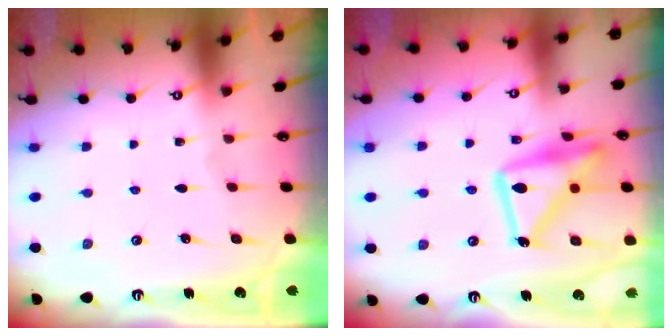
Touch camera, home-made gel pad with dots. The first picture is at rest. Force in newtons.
{"total": 19.2, "press": 19.1, "slide": 1.3}